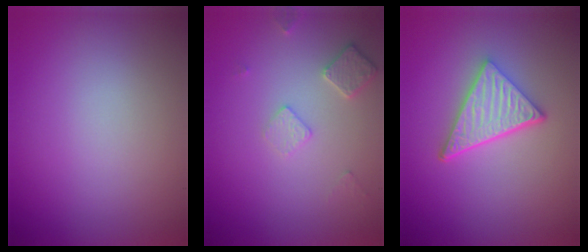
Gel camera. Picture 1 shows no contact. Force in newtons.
{"total": 2.1, "press": 2.1, "slide": 0.3}
{"total": 5.0, "press": 3.6, "slide": 3.5}